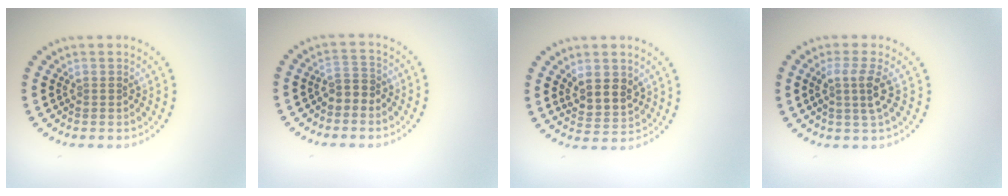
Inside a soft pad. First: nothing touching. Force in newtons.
{"total": 1.8, "press": 1.6, "slide": 0.9}
{"total": 3.3, "press": 3.0, "slide": 1.4}
{"total": 2.5, "press": 1.9, "slide": 1.6}